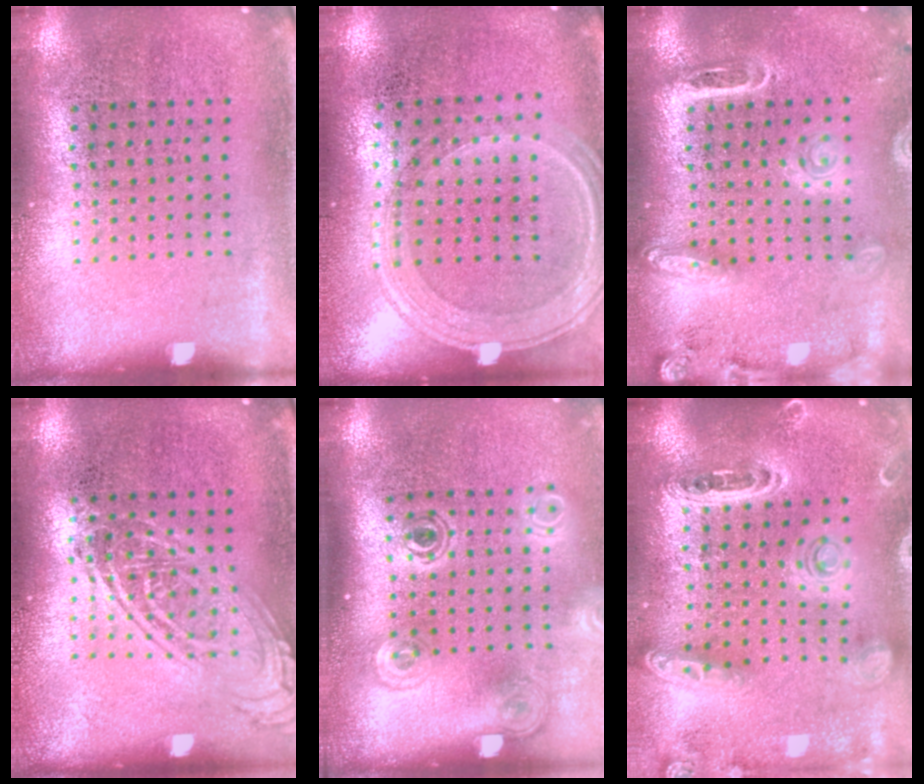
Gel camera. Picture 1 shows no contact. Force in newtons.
{"total": 1.3, "press": 1.2, "slide": 0.4}
{"total": 2.0, "press": 1.8, "slide": 1.1}
{"total": 1.6, "press": 1.6, "slide": 0.1}
{"total": 1.8, "press": 1.2, "slide": 1.3}
{"total": 1.9, "press": 1.9, "slide": 0.4}